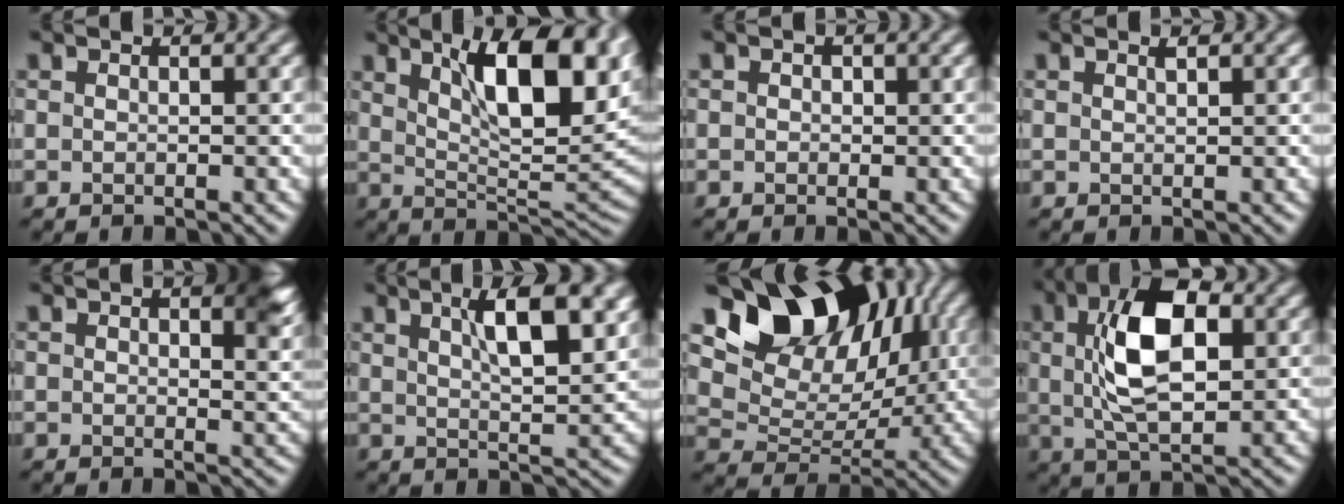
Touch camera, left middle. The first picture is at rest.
{"total": 12.0, "force": [5.6, 3.5, 10.0], "torque": [-0.143, 0.013, 0.094]}
{"total": 0.5, "force": [0.1, 0.5, 0.0], "torque": [0.006, -0.003, -0.001]}
{"total": 0.5, "force": [0.5, -0.1, 0.1], "torque": [-0.004, 0.004, 0.009]}
{"total": 3.8, "force": [1.5, 1.9, 2.9], "torque": [-0.032, 0.000, 0.019]}
{"total": 6.7, "force": [3.3, 1.7, 5.5], "torque": [-0.076, 0.010, 0.049]}
{"total": 12.7, "force": [6.3, 8.2, 7.4], "torque": [-0.112, 0.012, 0.100]}
{"total": 8.7, "force": [2.0, 4.1, 7.4], "torque": [-0.142, 0.015, 0.030]}